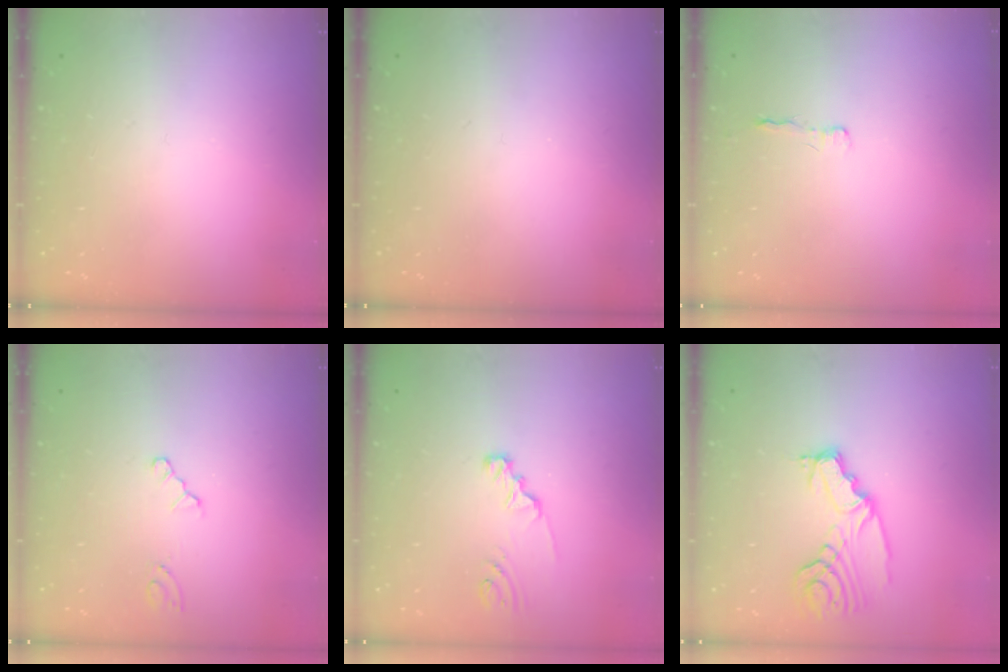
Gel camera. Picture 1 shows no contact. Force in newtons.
{"total": 0.0}
{"total": 2.2, "press": 2.2, "slide": 0.4}
{"total": 1.3, "press": 1.2, "slide": 0.2}
{"total": 2.1, "press": 2.1, "slide": 0.2}
{"total": 9.8, "press": 9.7, "slide": 0.9}